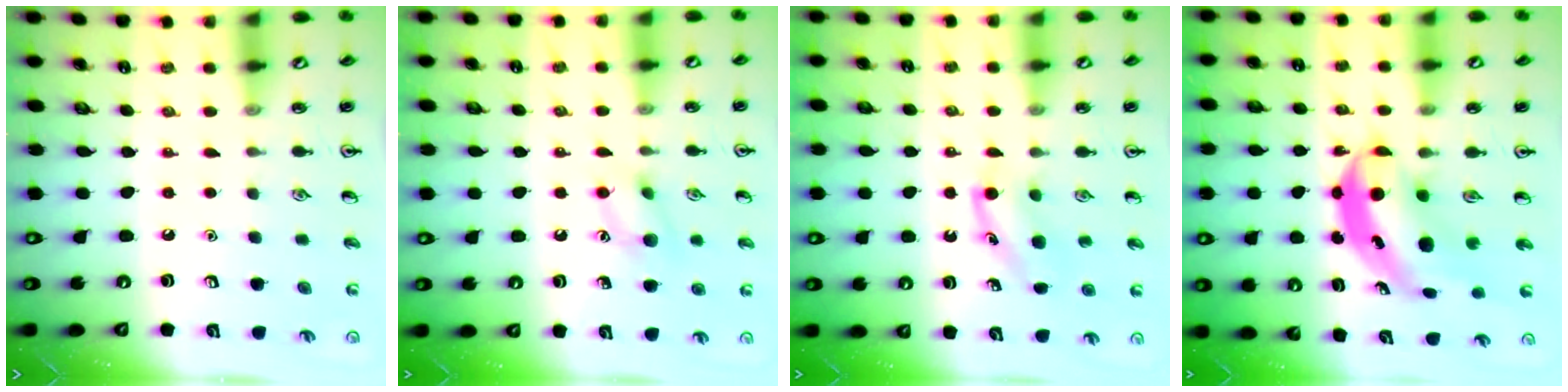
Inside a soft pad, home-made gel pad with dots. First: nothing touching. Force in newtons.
{"total": 8.7, "press": 8.6, "slide": 1.4}
{"total": 5.6, "press": 5.3, "slide": 1.7}
{"total": 6.6, "press": 6.5, "slide": 1.5}